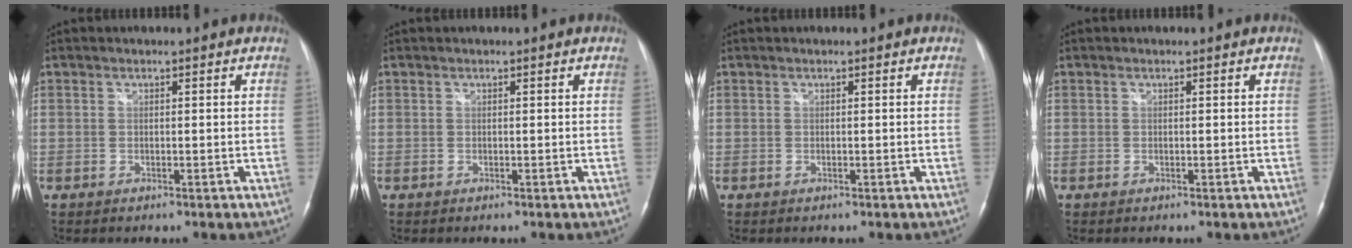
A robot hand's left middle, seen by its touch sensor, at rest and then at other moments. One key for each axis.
{"total": 0.0}
{"total": 0.0}
{"total": 0.0}